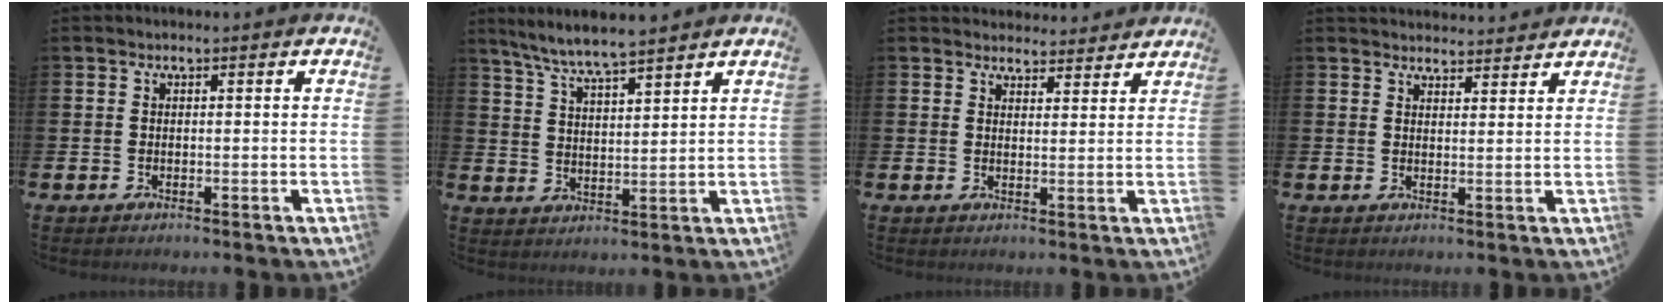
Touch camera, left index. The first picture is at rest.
{"total": 6.5, "force": [6.2, 0.1, 1.9], "torque": [-0.062, -0.025, 0.111]}
{"total": 3.5, "force": [3.4, 0.8, -0.3], "torque": [0.007, -0.020, 0.060]}
{"total": 3.1, "force": [3.0, 0.6, -0.1], "torque": [0.005, -0.018, 0.054]}